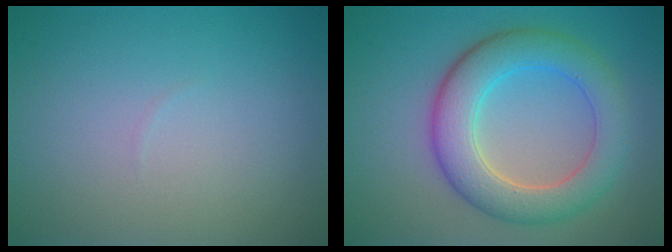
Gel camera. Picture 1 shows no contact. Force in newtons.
{"total": 6.6, "press": 6.6, "slide": 0.3}